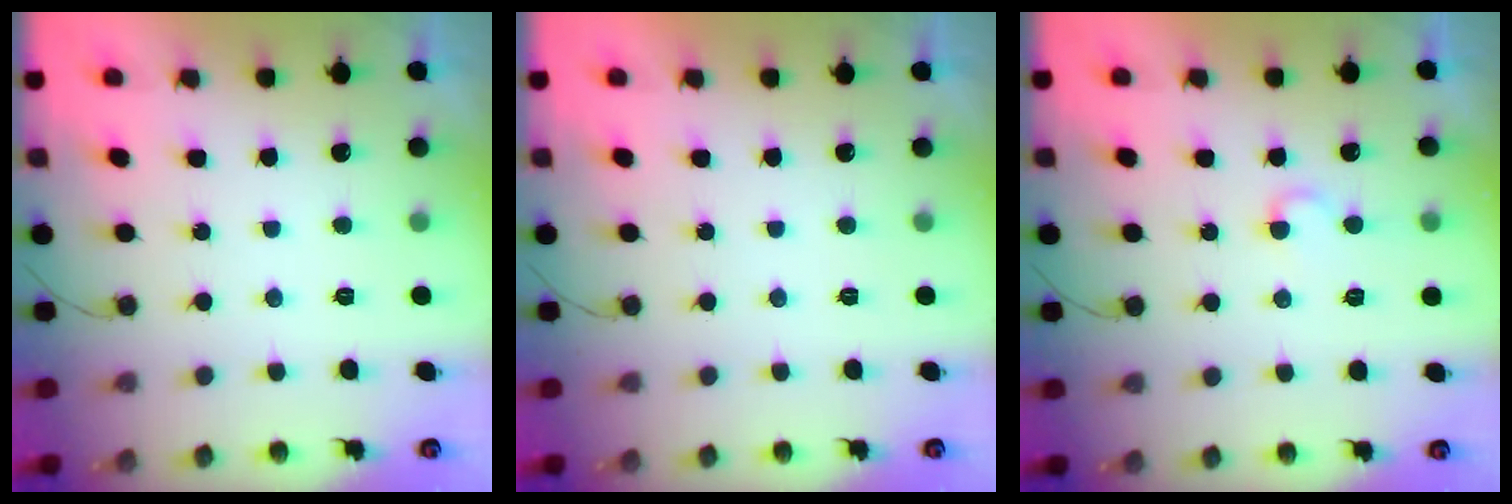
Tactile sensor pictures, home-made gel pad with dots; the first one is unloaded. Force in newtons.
{"total": 1.9, "press": 1.9, "slide": 0.1}
{"total": 4.0, "press": 3.9, "slide": 0.4}